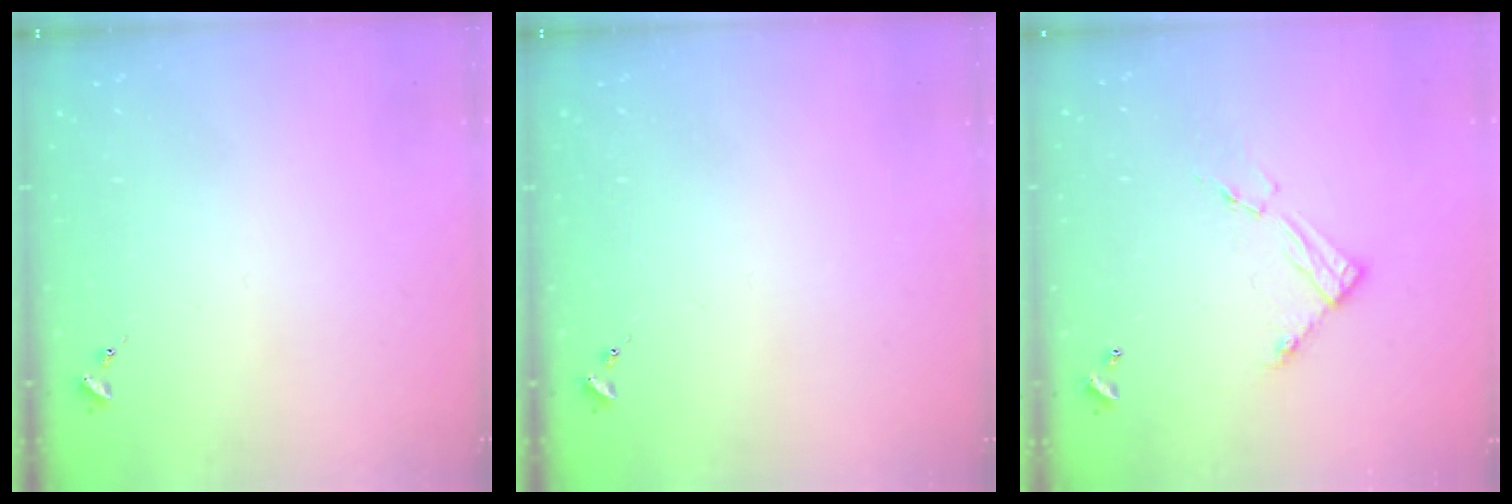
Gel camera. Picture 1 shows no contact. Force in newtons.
{"total": 0.0}
{"total": 8.7, "press": 8.7, "slide": 0.4}